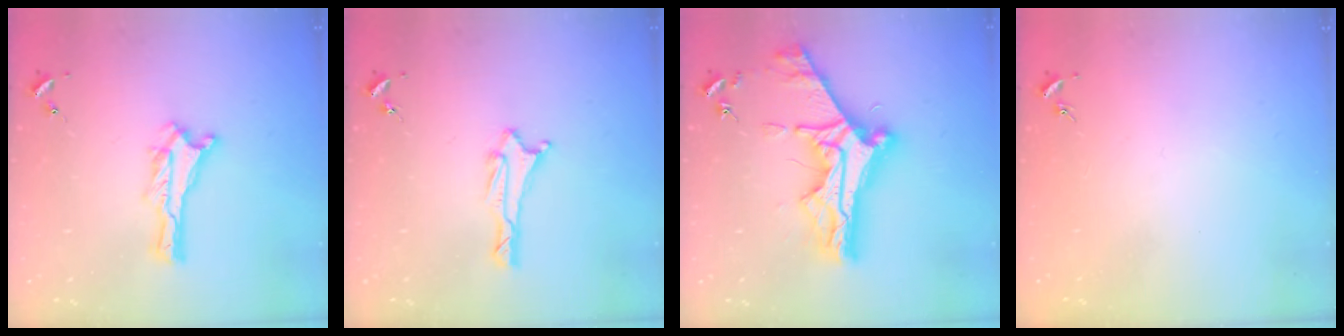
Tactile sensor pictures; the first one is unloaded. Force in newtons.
{"total": 1.3, "press": 1.3, "slide": 0.1}
{"total": 11.7, "press": 11.6, "slide": 1.1}
{"total": 0.0}